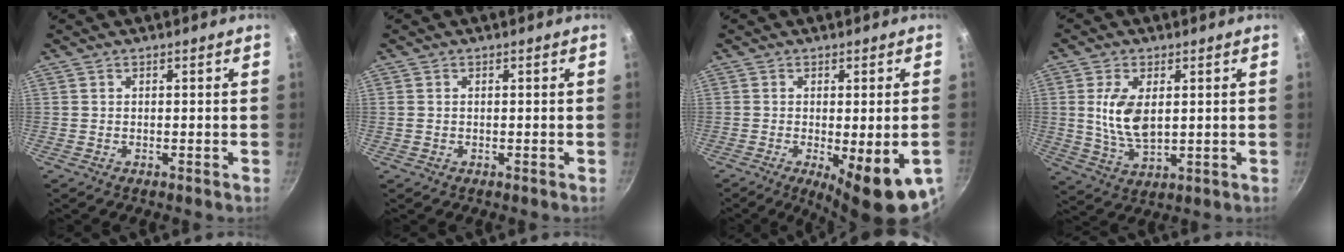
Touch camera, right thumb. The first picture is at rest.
{"total": 0.8, "force": [-0.1, 0.8, 0.3], "torque": [-0.006, 0.001, -0.003]}
{"total": 12.3, "force": [-4.5, 3.0, 11.0], "torque": [-0.142, -0.016, -0.053]}
{"total": 9.3, "force": [1.5, 5.0, 7.7], "torque": [-0.148, -0.013, 0.033]}